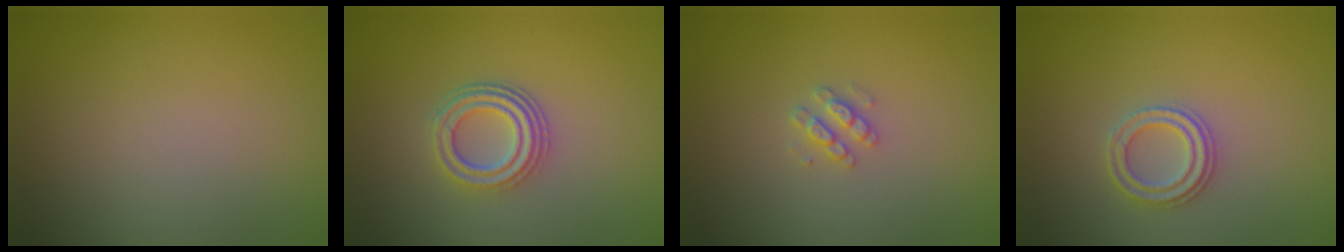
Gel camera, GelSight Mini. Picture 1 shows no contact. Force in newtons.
{"total": 3.7, "press": 3.0, "slide": 2.2}
{"total": 1.6, "press": 1.6, "slide": 0.3}
{"total": 2.3, "press": 2.3, "slide": 0.4}